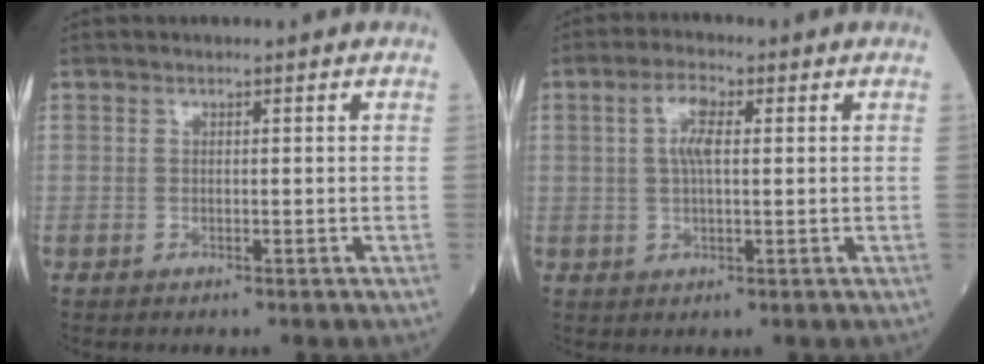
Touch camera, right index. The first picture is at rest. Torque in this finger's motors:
{"motor_torque": [1.16, 0.28, 0.51, 0.16]}